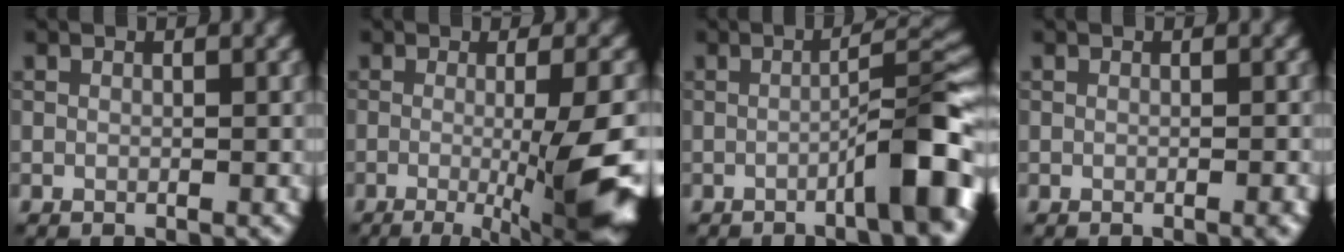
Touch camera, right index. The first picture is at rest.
{"total": 10.8, "force": [-3.0, 2.1, 10.2], "torque": [-0.128, -0.005, -0.041]}
{"total": 6.5, "force": [-2.7, 0.8, 5.8], "torque": [-0.076, 0.023, -0.050]}
{"total": 1.0, "force": [-0.4, 0.2, 0.9], "torque": [-0.009, 0.000, -0.006]}